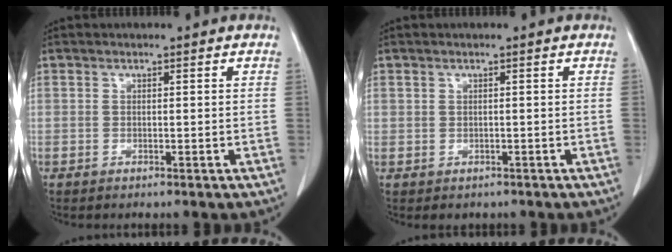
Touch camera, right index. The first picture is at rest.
{"total": 1.3, "force": [-0.3, 1.3, 0.1], "torque": [-0.004, 0.004, 0.001]}